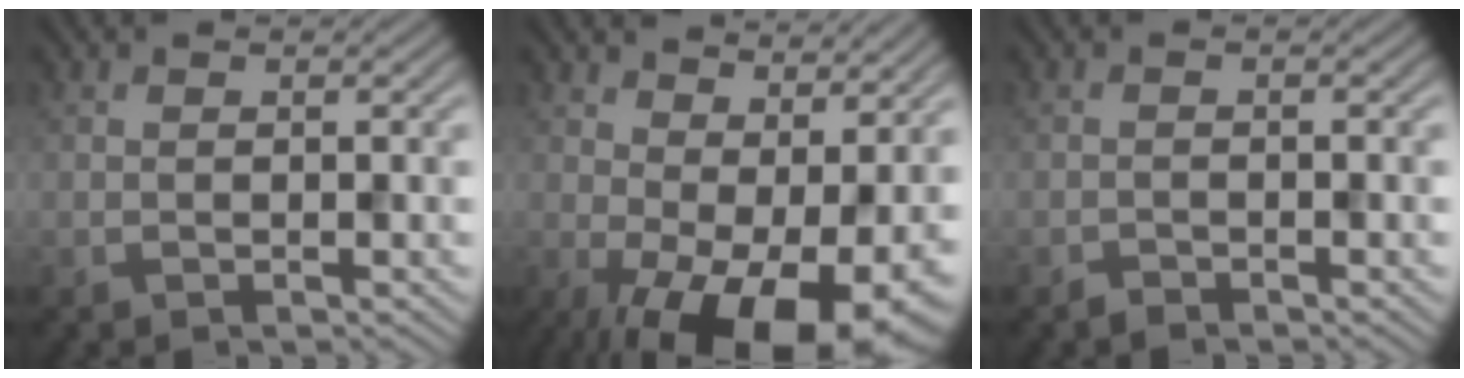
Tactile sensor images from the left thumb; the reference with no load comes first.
{"total": 15.8, "force": [-2.1, 7.7, 13.6], "torque": [-0.206, -0.018, -0.004]}
{"total": 0.9, "force": [-0.8, 0.2, 0.1], "torque": [-0.001, 0.000, -0.018]}